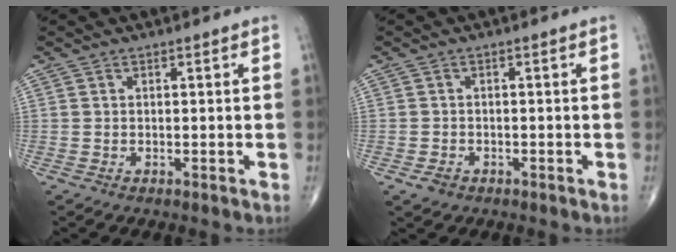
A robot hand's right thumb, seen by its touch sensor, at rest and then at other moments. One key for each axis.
{"total": 1.9, "fx": -1.0, "fy": 1.4, "fz": 0.7, "tx": -0.011, "ty": 0.004, "tz": -0.014}